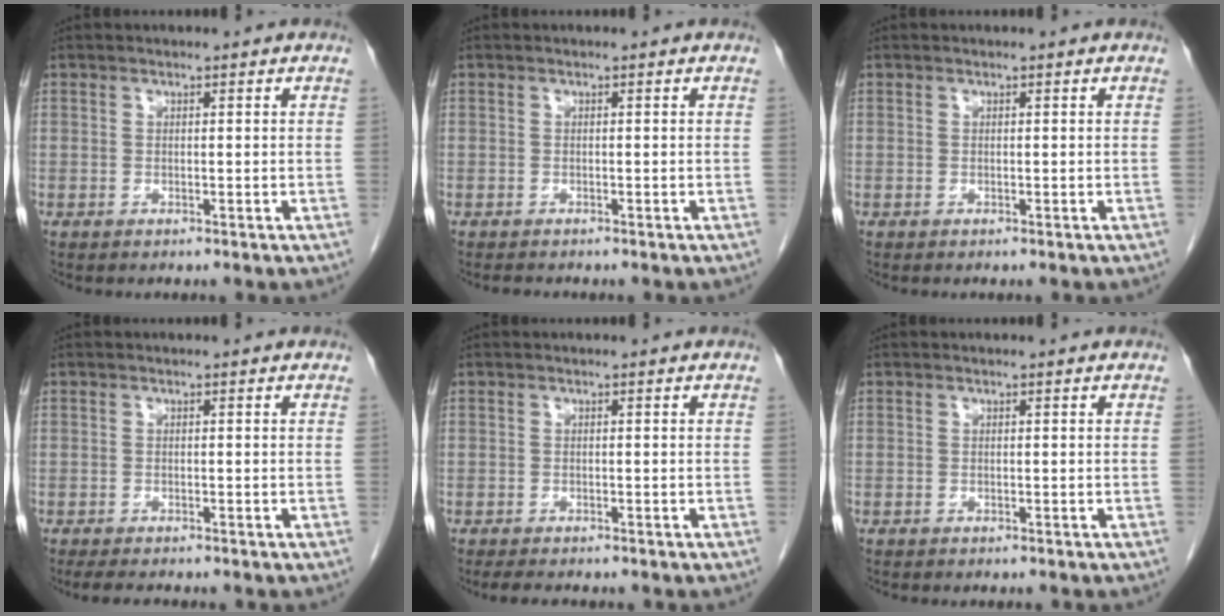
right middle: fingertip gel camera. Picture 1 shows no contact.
{"total": 1.1, "force": [-1.0, 0.3, 0.4], "torque": [-0.010, -0.003, -0.013]}
{"total": 0.0}
{"total": 3.8, "force": [-3.2, 0.8, 1.8], "torque": [-0.027, -0.009, -0.046]}
{"total": 3.6, "force": [-3.0, 0.9, 1.7], "torque": [-0.026, -0.008, -0.038]}
{"total": 1.4, "force": [-1.2, 0.3, 0.5], "torque": [-0.014, -0.003, -0.014]}